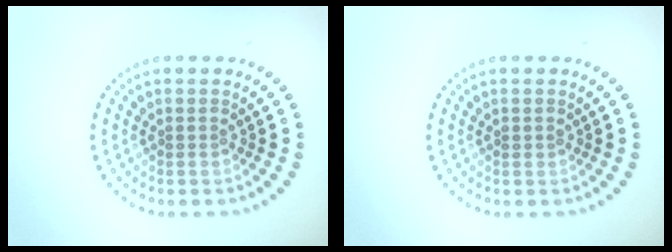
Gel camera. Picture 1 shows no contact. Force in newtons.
{"total": 0.6, "press": 0.5, "slide": 0.2}